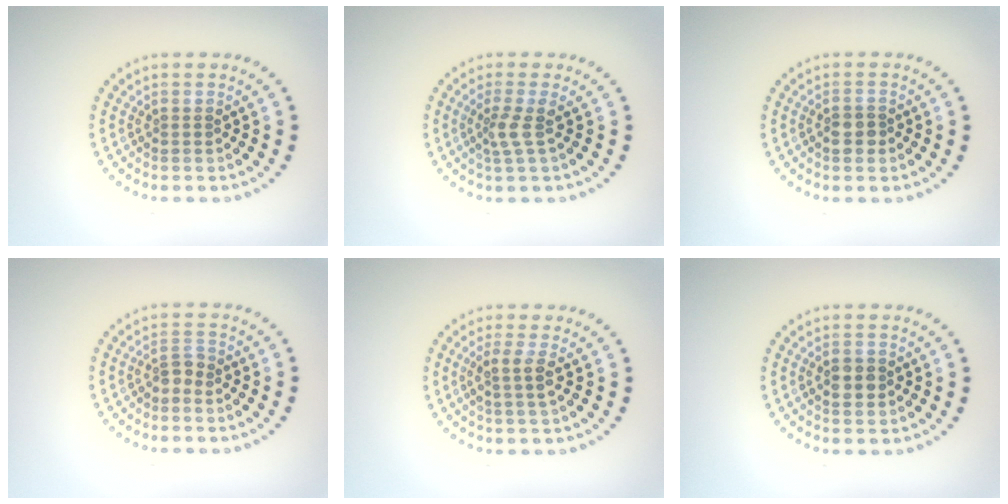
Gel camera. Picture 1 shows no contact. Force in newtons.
{"total": 1.9, "press": 1.4, "slide": 1.3}
{"total": 1.9, "press": 1.7, "slide": 0.8}
{"total": 1.6, "press": 1.3, "slide": 0.9}
{"total": 2.1, "press": 1.8, "slide": 1.0}
{"total": 2.5, "press": 2.5, "slide": 0.2}